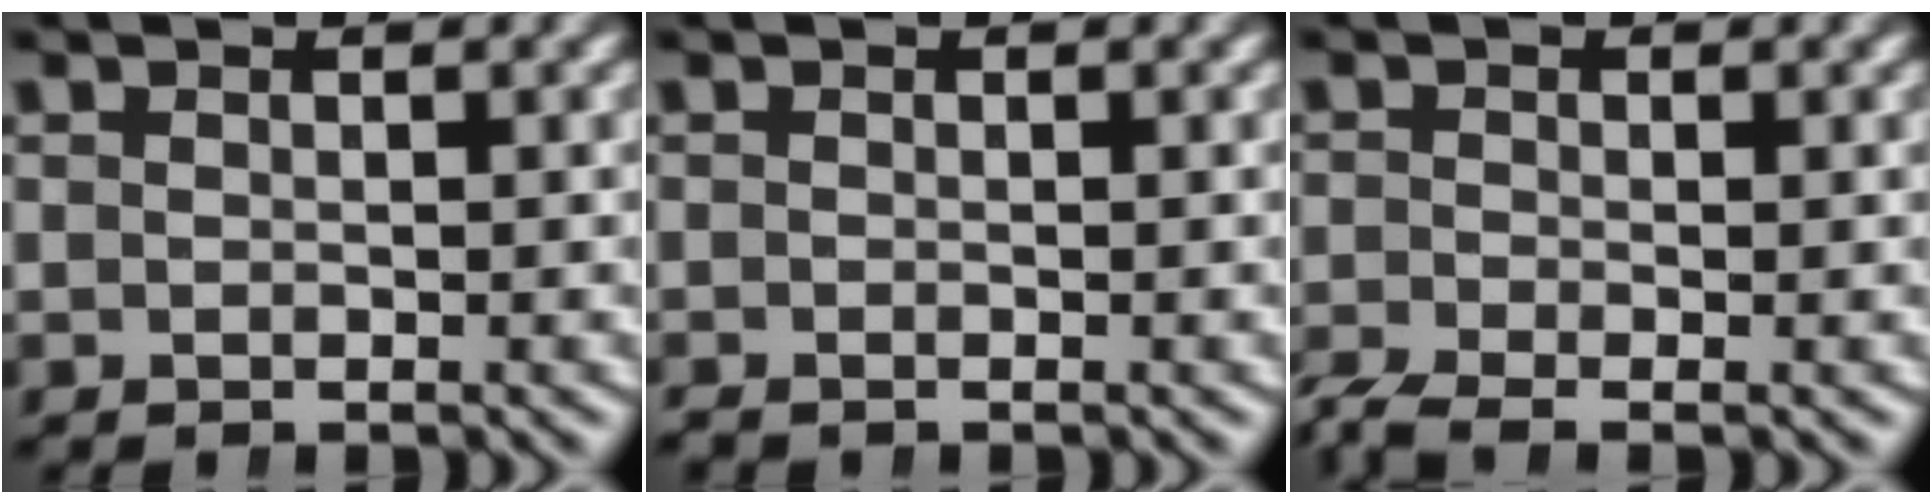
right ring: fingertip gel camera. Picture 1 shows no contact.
{"total": 0.8, "force": [-0.7, 0.3, 0.1], "torque": [-0.001, -0.005, -0.013]}
{"total": 3.4, "force": [-2.5, 1.7, 1.6], "torque": [-0.033, -0.015, -0.037]}